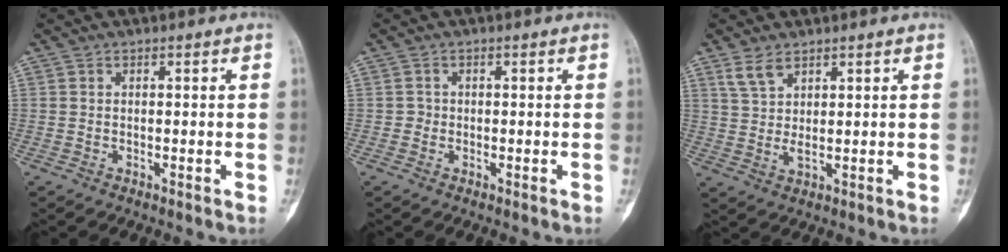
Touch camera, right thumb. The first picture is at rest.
{"total": 1.0, "force": [-0.2, 1.0, 0.1], "torque": [0.004, 0.005, -0.006]}
{"total": 4.3, "force": [2.8, 1.8, 2.6], "torque": [-0.053, -0.014, 0.064]}